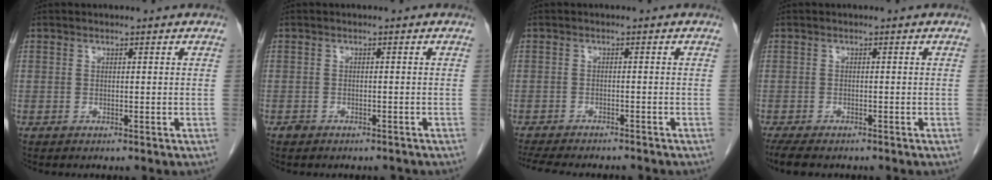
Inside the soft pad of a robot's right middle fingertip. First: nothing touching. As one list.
[{"total": 2.7, "force": [-2.4, 1.3, 0.6], "torque": [-0.011, 0.000, -0.031]}, {"total": 11.8, "force": [-10.5, 2.8, 4.7], "torque": [-0.087, -0.010, -0.141]}, {"total": 5.9, "force": [-4.9, 1.8, 2.9], "torque": [-0.049, -0.014, -0.075]}]